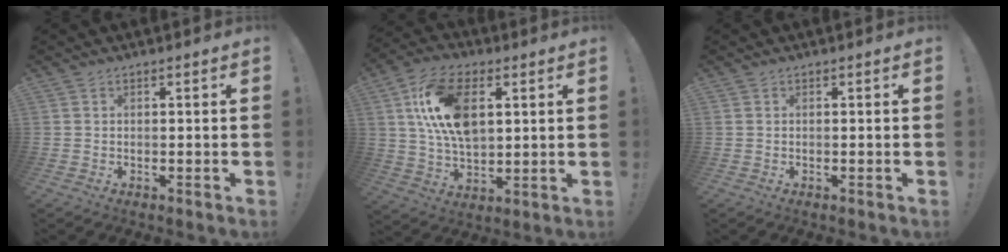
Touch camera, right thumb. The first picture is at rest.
{"total": 17.2, "force": [4.9, 10.1, 13.1], "torque": [-0.250, -0.004, 0.084]}
{"total": 0.0}